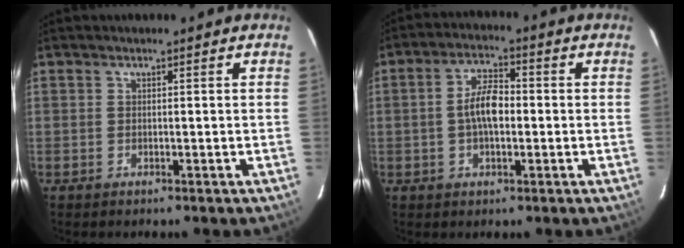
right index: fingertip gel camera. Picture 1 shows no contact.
{"total": 6.4, "force": [-0.5, 2.9, 5.8], "torque": [-0.108, 0.012, -0.008]}